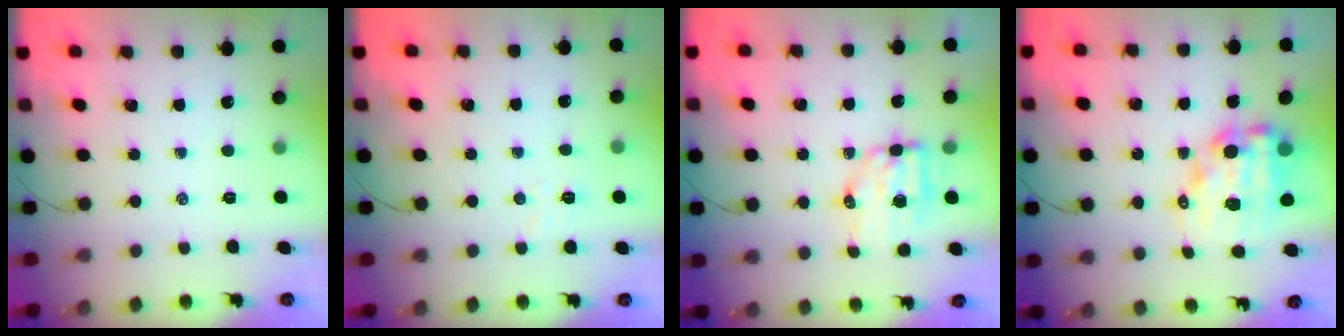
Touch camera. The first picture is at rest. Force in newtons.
{"total": 3.9, "press": 3.8, "slide": 1.0}
{"total": 7.0, "press": 7.0, "slide": 0.8}
{"total": 12.6, "press": 12.2, "slide": 3.3}